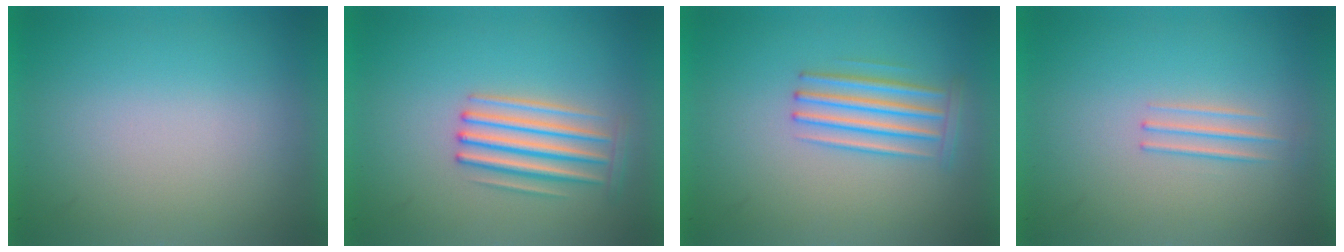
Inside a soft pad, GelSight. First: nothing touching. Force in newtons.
{"total": 3.2}
{"total": 2.9}
{"total": 1.3}